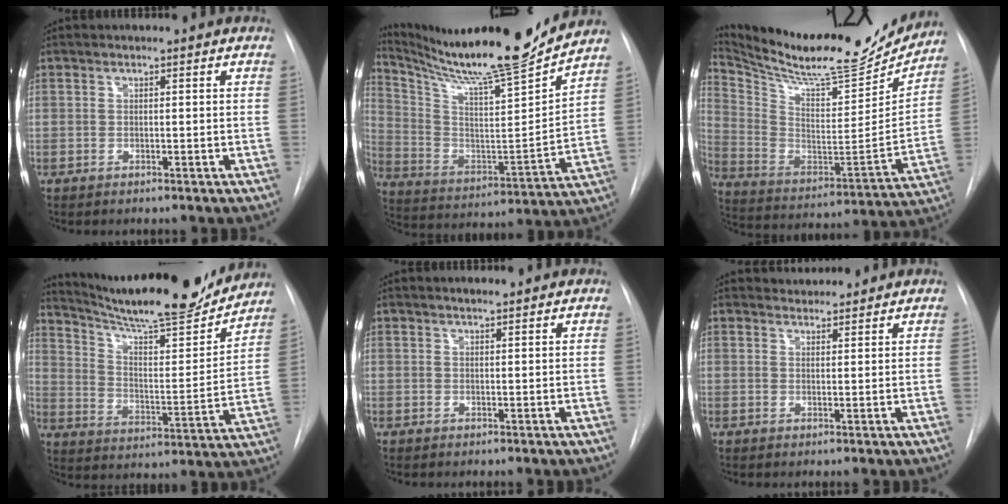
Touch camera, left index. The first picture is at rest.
{"total": 20.8, "force": [18.9, -1.2, 8.8], "torque": [-0.168, -0.057, 0.306]}
{"total": 25.4, "force": [22.7, 4.4, 10.5], "torque": [-0.185, -0.047, 0.343]}
{"total": 21.8, "force": [20.0, 2.2, 8.4], "torque": [-0.141, -0.032, 0.294]}
{"total": 1.5, "force": [1.3, 0.1, 0.6], "torque": [-0.013, 0.007, 0.024]}
{"total": 3.1, "force": [3.0, 0.7, -0.2], "torque": [-0.001, 0.017, 0.046]}